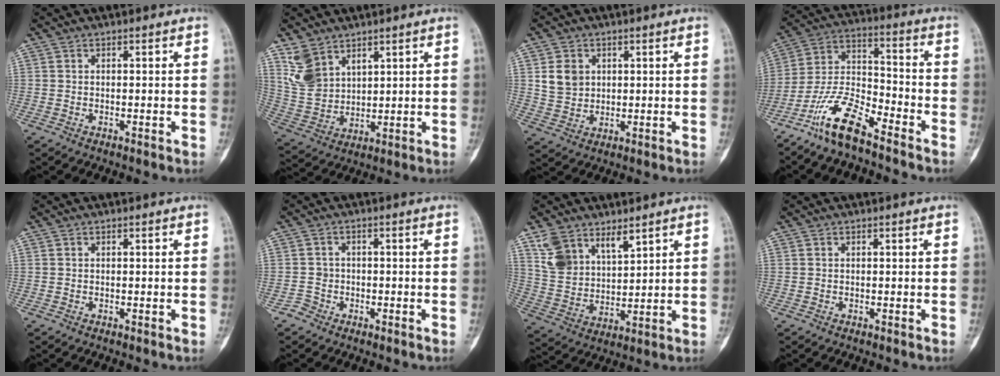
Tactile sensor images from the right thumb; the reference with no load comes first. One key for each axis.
{"total": 8.7, "fx": 5.6, "fy": 5.4, "fz": 4.0, "tx": -0.069, "ty": -0.022, "tz": 0.129}
{"total": 5.7, "fx": 1.7, "fy": 4.7, "fz": 2.7, "tx": -0.033, "ty": -0.007, "tz": 0.039}
{"total": 12.3, "fx": -9.1, "fy": 3.6, "fz": 7.5, "tx": -0.152, "ty": 0.068, "tz": -0.182}
{"total": 0.0}
{"total": 2.2, "fx": -1.3, "fy": 1.8, "fz": -0.1, "tx": 0.014, "ty": 0.010, "tz": -0.031}
{"total": 10.1, "fx": 6.8, "fy": 5.7, "fz": 4.8, "tx": -0.072, "ty": -0.031, "tz": 0.144}
{"total": 0.0}